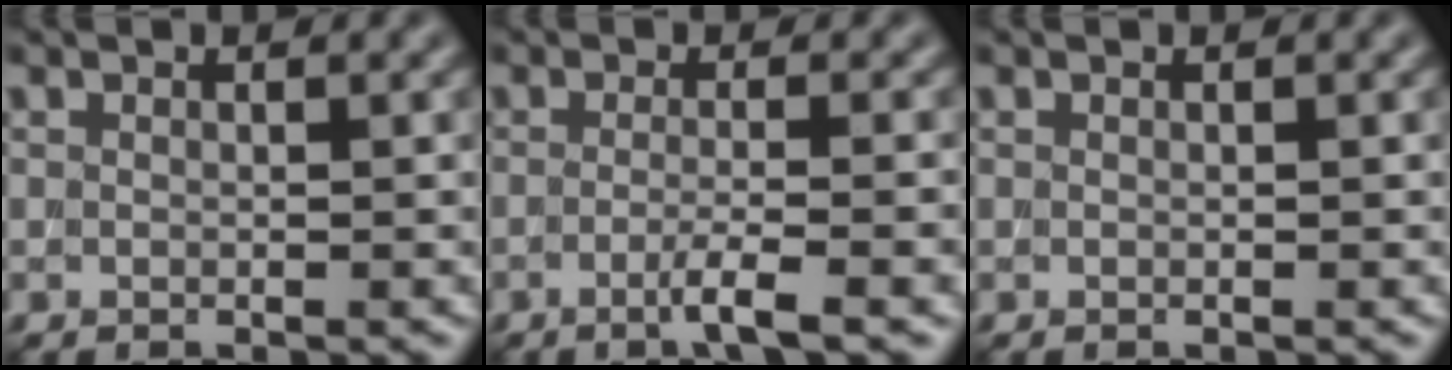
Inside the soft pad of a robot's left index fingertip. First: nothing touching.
{"total": 3.2, "force": [-1.3, 0.5, 2.9], "torque": [-0.045, 0.002, -0.033]}
{"total": 0.0}